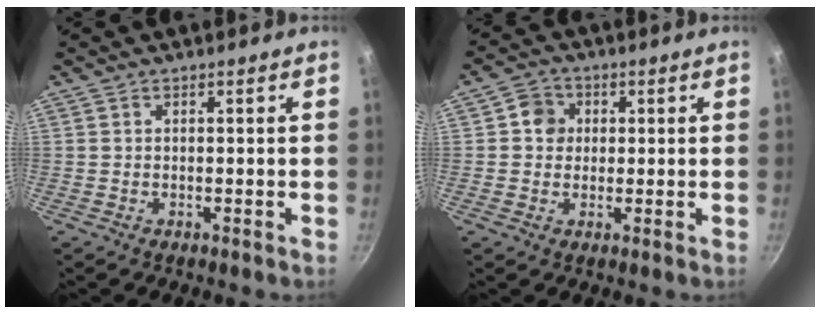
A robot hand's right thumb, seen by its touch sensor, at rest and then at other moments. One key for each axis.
{"total": 4.7, "fx": 0.8, "fy": 4.3, "fz": 1.6, "tx": 0.000, "ty": 0.005, "tz": 0.004}